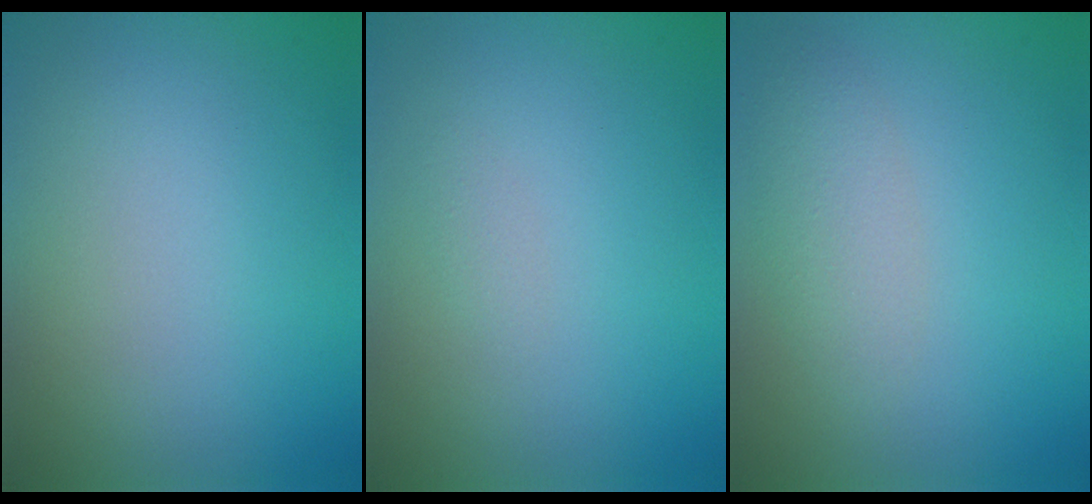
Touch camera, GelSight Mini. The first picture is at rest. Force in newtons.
{"total": 0.6, "press": 0.6, "slide": 0.0}
{"total": 2.5, "press": 2.5, "slide": 0.2}